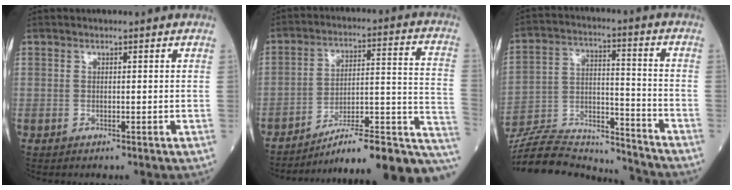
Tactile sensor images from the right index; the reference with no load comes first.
{"total": 21.0, "force": [-16.4, 2.7, 12.7], "torque": [-0.098, 0.039, -0.236]}
{"total": 20.7, "force": [-19.8, 2.9, 5.1], "torque": [-0.122, 0.012, -0.320]}